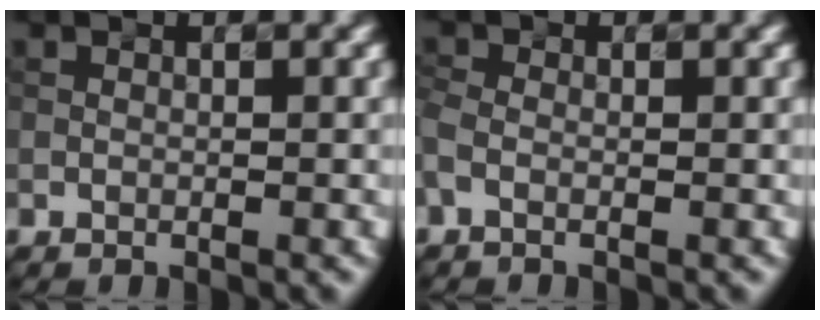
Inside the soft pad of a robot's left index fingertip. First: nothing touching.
{"total": 1.6, "force": [-0.6, 1.0, 1.0], "torque": [-0.032, -0.001, -0.020]}